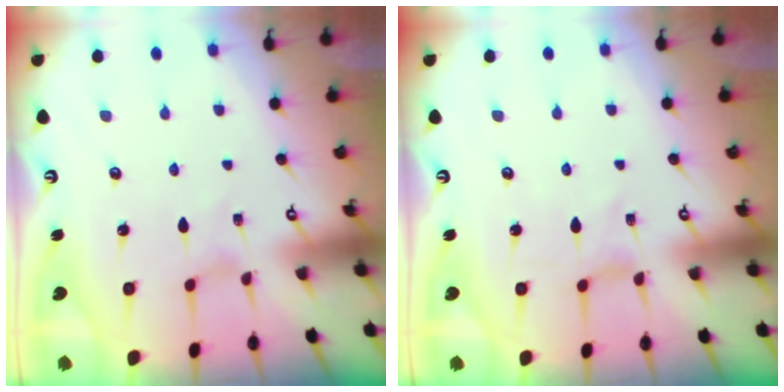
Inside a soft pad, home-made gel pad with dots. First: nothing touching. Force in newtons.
{"total": 0.0}